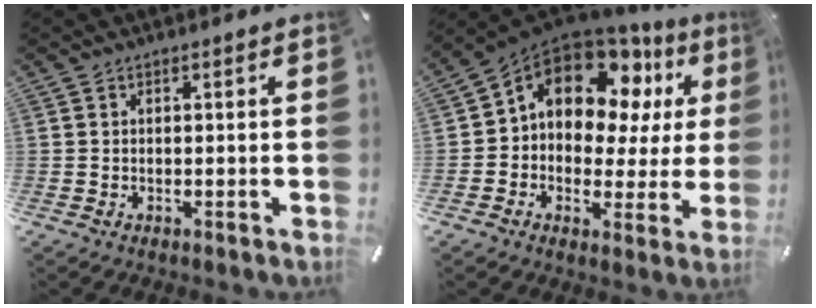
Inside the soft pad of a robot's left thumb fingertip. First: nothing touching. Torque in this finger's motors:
{"motor_torque": [2.10, 2.22, 1.08, -0.66, 0.28]}